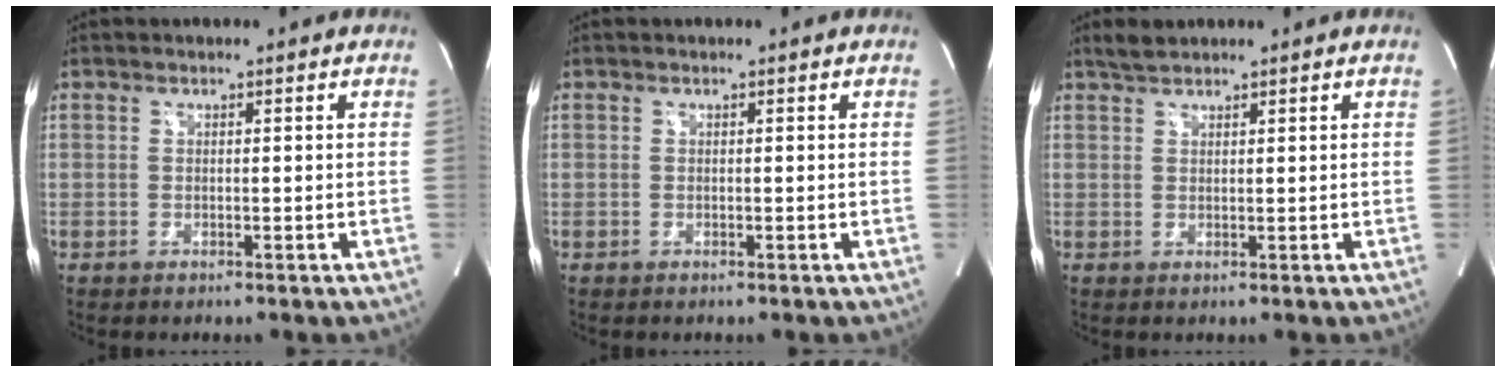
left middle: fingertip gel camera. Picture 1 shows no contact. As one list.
[{"total": 0.0}, {"total": 1.9, "force": [1.8, 0.3, 0.6], "torque": [-0.019, 0.009, 0.038]}]